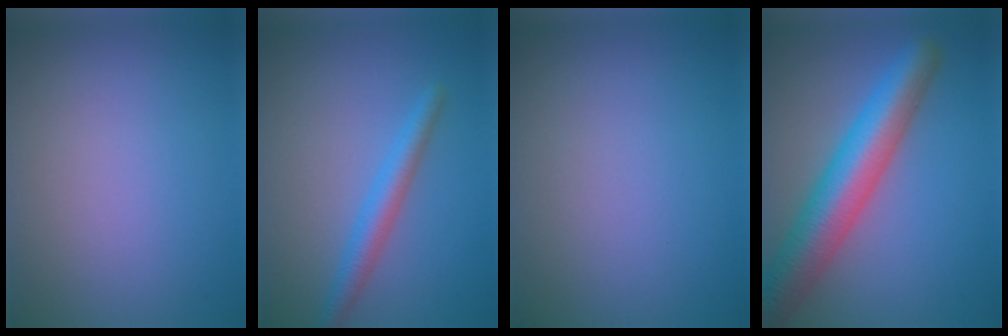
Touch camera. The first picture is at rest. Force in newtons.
{"total": 2.7, "press": 2.7, "slide": 0.1}
{"total": 0.0}
{"total": 8.3, "press": 8.3, "slide": 0.4}